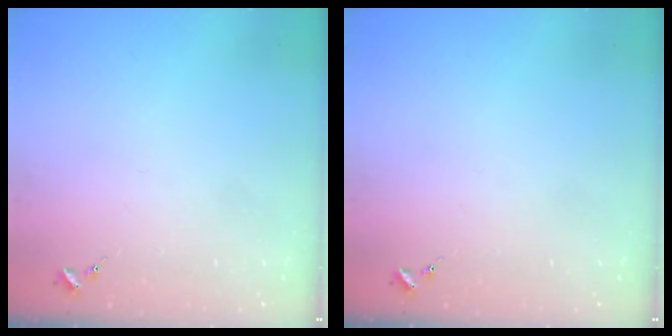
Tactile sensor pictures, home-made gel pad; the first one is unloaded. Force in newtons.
{"total": 0.0}